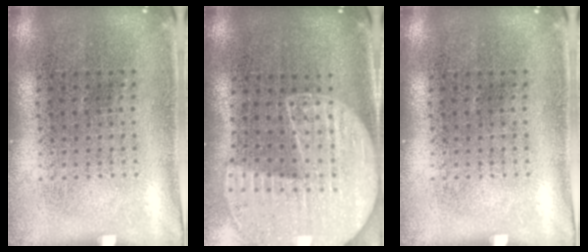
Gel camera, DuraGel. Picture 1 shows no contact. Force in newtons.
{"total": 2.1, "press": 1.8, "slide": 1.0}
{"total": 0.0}